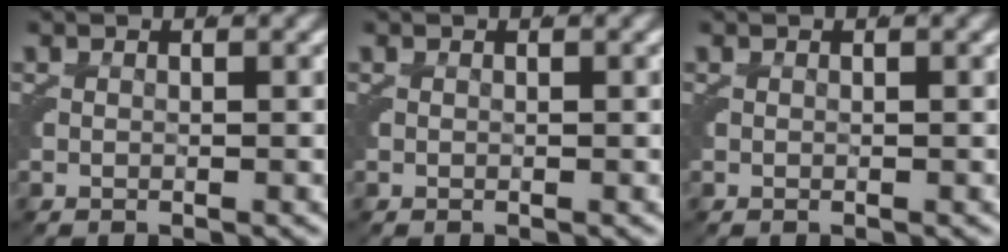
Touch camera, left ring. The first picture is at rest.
{"total": 0.0}
{"total": 0.0}